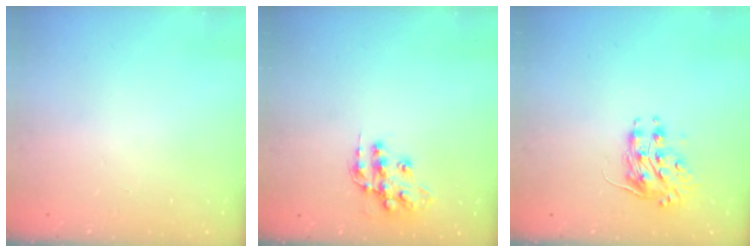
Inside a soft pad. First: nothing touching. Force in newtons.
{"total": 13.0, "press": 13.0, "slide": 1.0}
{"total": 8.2, "press": 8.1, "slide": 0.3}